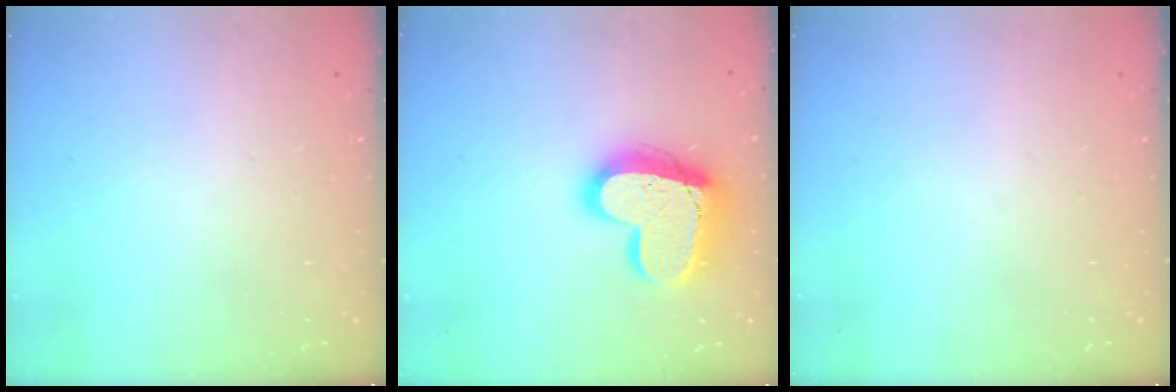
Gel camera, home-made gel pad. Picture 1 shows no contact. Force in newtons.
{"total": 19.3, "press": 19.2, "slide": 2.0}
{"total": 0.0}